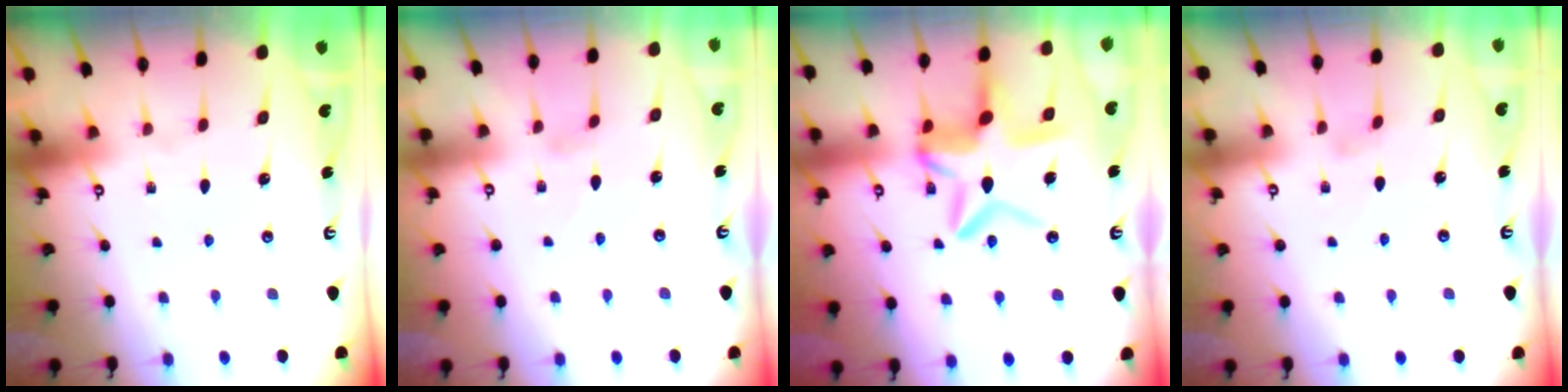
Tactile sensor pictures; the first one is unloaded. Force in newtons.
{"total": 0.9, "press": 0.9, "slide": 0.1}
{"total": 13.0, "press": 13.0, "slide": 1.1}
{"total": 0.0}